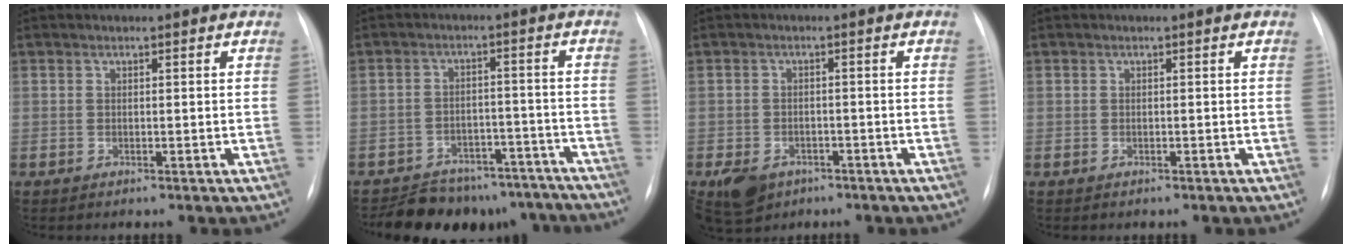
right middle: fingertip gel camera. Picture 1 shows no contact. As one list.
[{"total": 15.1, "force": [-13.1, 6.7, 3.3], "torque": [-0.032, 0.026, -0.164]}, {"total": 6.8, "force": [-4.1, 4.9, 2.5], "torque": [-0.050, -0.001, -0.057]}, {"total": 0.6, "force": [-0.3, 0.6, -0.1], "torque": [0.000, 0.007, -0.006]}]